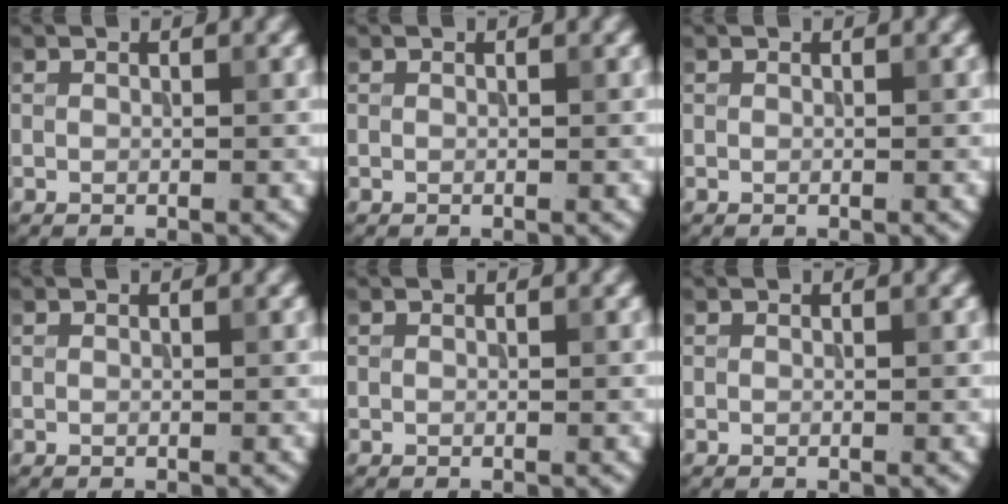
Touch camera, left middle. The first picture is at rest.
{"total": 0.0}
{"total": 0.0}
{"total": 0.0}
{"total": 0.0}
{"total": 0.0}